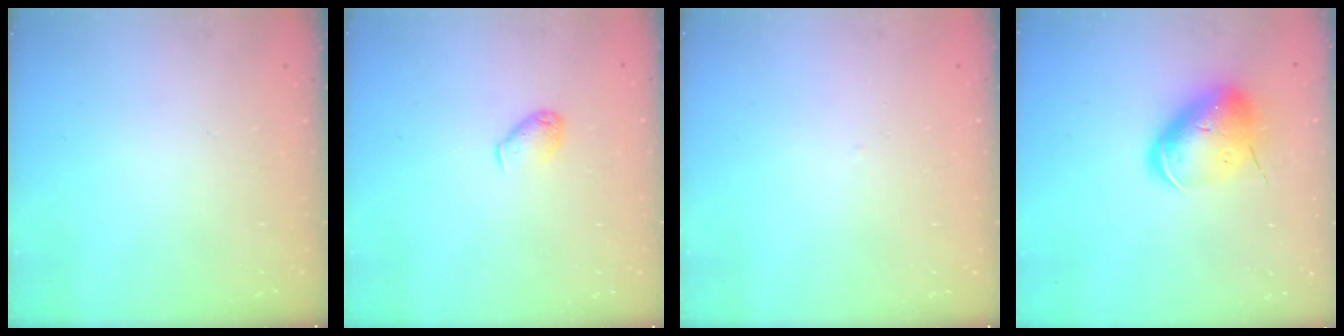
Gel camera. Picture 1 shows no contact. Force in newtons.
{"total": 5.2, "press": 5.1, "slide": 1.0}
{"total": 1.4, "press": 1.4, "slide": 0.3}
{"total": 12.4, "press": 12.2, "slide": 2.2}